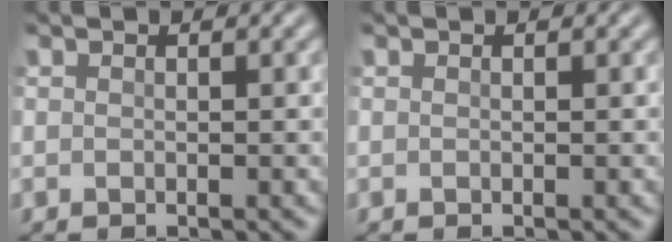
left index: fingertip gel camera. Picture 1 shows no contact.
{"total": 0.0}